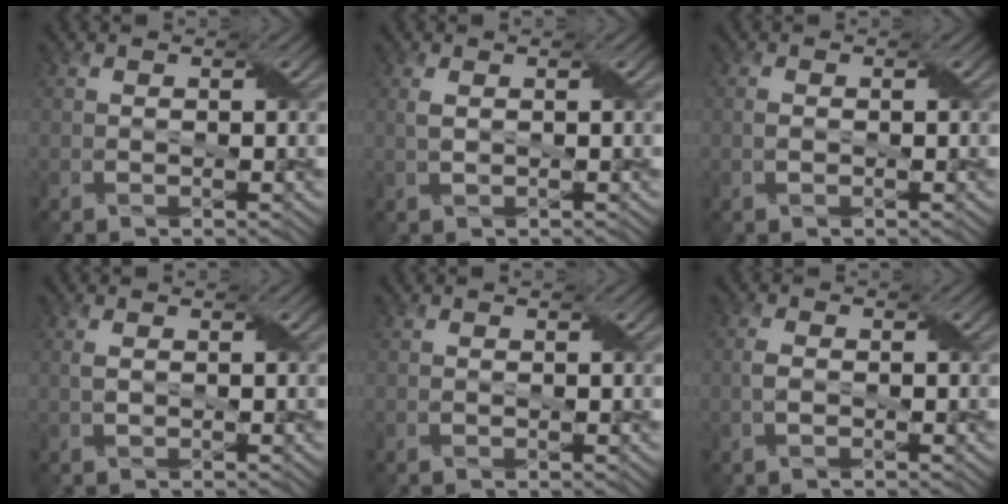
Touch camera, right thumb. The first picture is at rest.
{"total": 1.3, "force": [0.3, 0.6, 1.2], "torque": [-0.033, 0.005, 0.008]}
{"total": 1.1, "force": [-0.1, 0.6, 0.9], "torque": [-0.019, 0.002, -0.001]}
{"total": 1.0, "force": [0.1, 0.4, 0.9], "torque": [-0.026, 0.005, 0.003]}
{"total": 0.0}
{"total": 1.5, "force": [-0.4, 0.7, 1.3], "torque": [-0.033, 0.004, -0.008]}